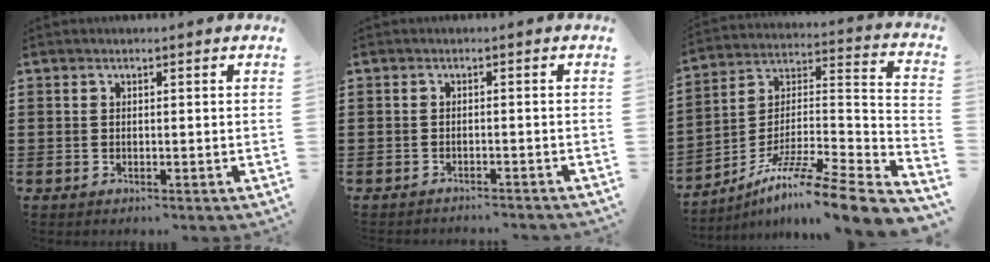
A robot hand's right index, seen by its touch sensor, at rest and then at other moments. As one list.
[{"total": 1.3, "force": [-1.3, 0.0, 0.0], "torque": [-0.005, 0.003, -0.028]}, {"total": 10.6, "force": [-8.0, 0.9, 7.0], "torque": [-0.114, 0.002, -0.152]}]